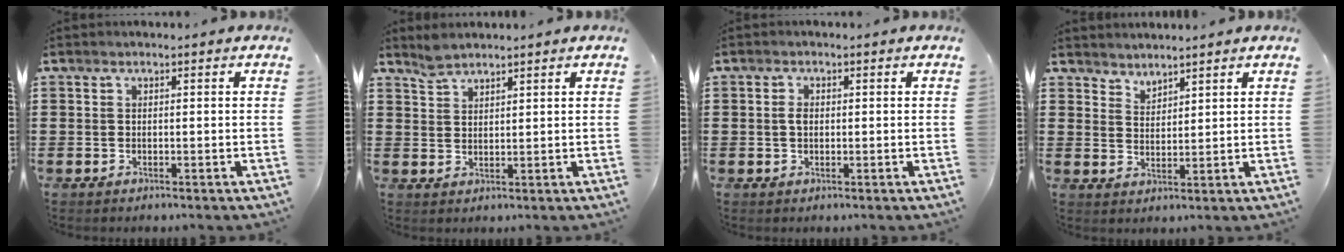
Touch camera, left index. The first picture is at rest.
{"total": 2.3, "force": [2.2, 0.6, 0.4], "torque": [-0.013, 0.002, 0.044]}
{"total": 1.5, "force": [0.1, 0.9, 1.2], "torque": [-0.026, 0.005, 0.000]}
{"total": 2.6, "force": [2.6, 0.4, -0.5], "torque": [0.001, -0.006, 0.050]}